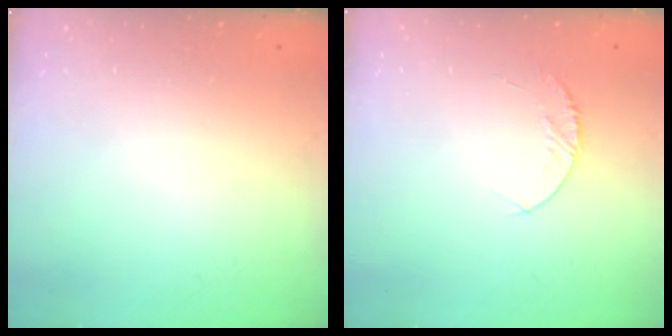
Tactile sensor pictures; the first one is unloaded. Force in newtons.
{"total": 5.3, "press": 5.3, "slide": 0.6}